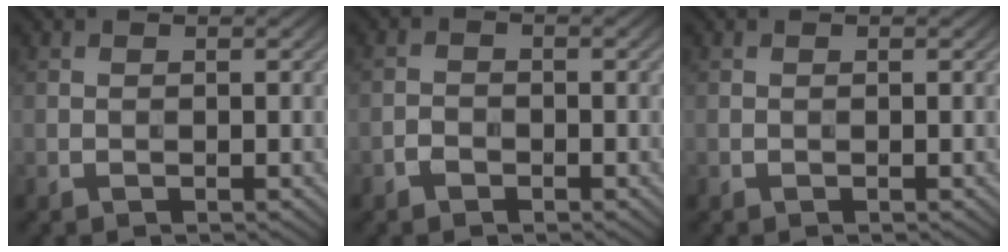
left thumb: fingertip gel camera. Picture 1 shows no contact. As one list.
[{"total": 1.5, "force": [-1.1, 0.9, 0.6], "torque": [-0.010, 0.002, -0.024]}, {"total": 0.0}]